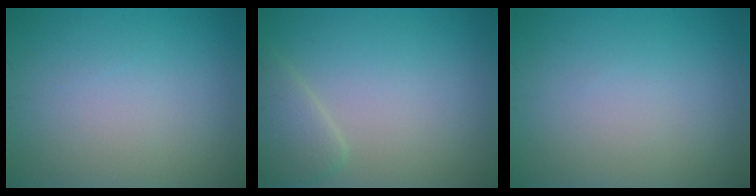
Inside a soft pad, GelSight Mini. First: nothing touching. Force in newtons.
{"total": 2.4, "press": 2.4, "slide": 0.2}
{"total": 0.0}